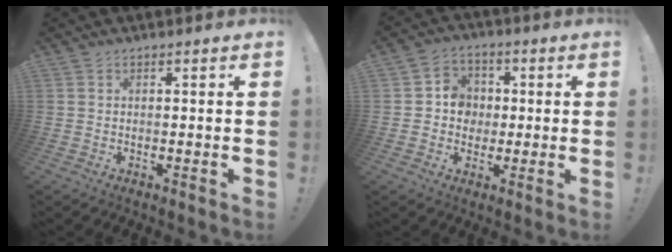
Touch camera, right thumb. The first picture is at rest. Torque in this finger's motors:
{"motor_torque": [-0.09, -0.21, 0.11, 0.11, 0.07]}